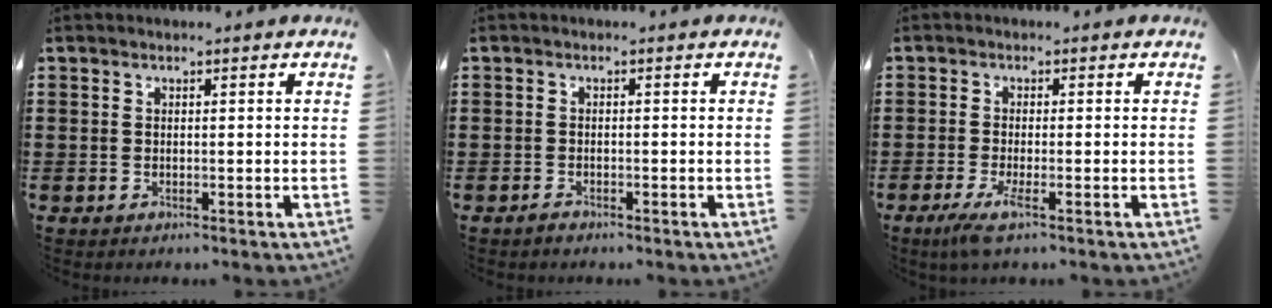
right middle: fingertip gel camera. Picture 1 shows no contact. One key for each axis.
{"total": 0.7, "fx": -0.6, "fy": 0.2, "fz": 0.2, "tx": -0.005, "ty": -0.001, "tz": -0.013}
{"total": 3.1, "fx": -1.4, "fy": 0.1, "fz": 2.8, "tx": -0.061, "ty": -0.015, "tz": -0.026}